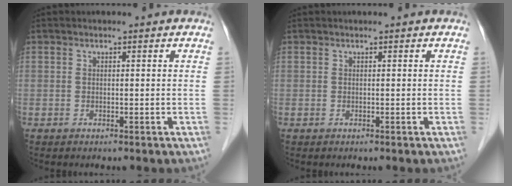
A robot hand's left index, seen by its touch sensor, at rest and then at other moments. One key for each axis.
{"total": 0.0}